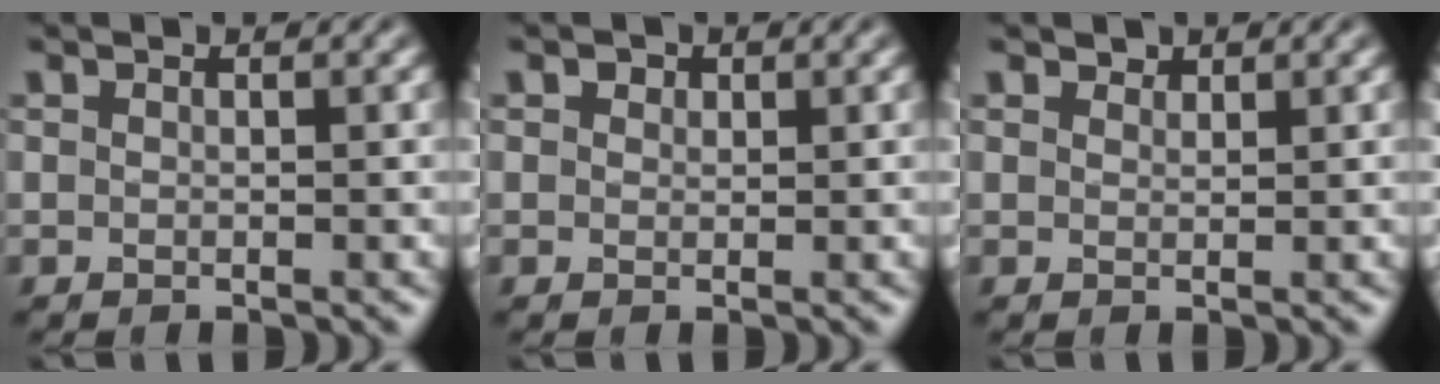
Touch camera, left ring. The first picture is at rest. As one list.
[{"total": 1.0, "force": [0.7, 0.7, 0.4], "torque": [-0.007, -0.002, 0.004]}, {"total": 1.0, "force": [1.0, 0.4, 0.1], "torque": [-0.004, -0.002, 0.015]}]